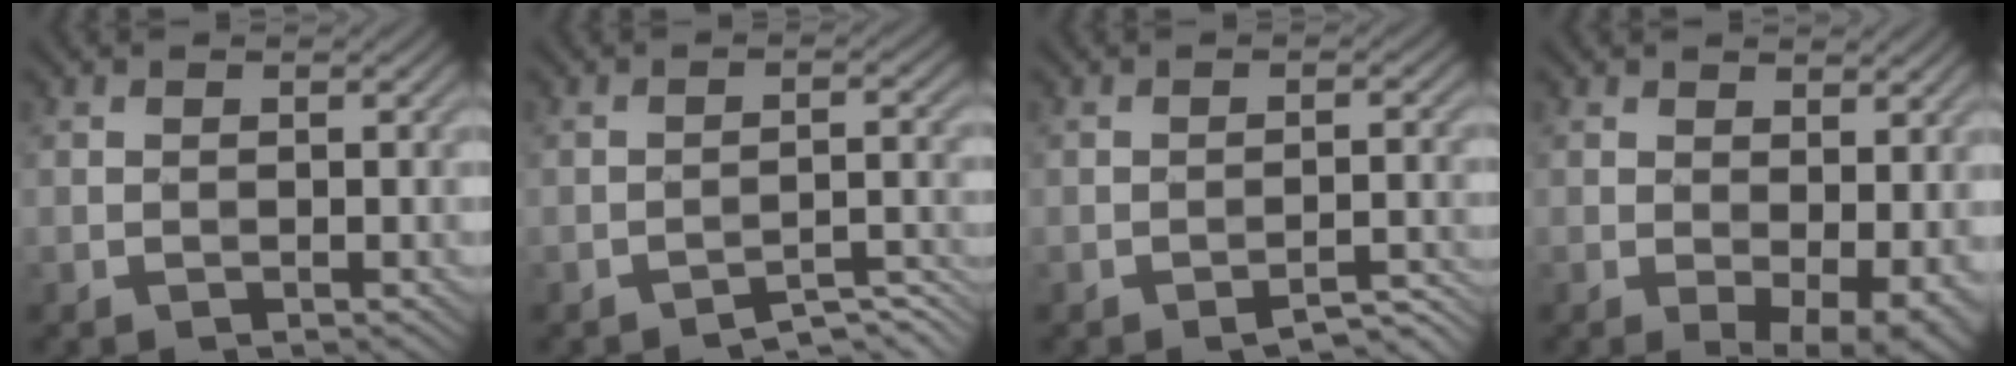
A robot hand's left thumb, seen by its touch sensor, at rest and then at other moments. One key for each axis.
{"total": 3.7, "fx": -3.1, "fy": 0.5, "fz": 1.9, "tx": -0.027, "ty": 0.010, "tz": -0.046}
{"total": 3.3, "fx": -2.7, "fy": 0.4, "fz": 1.9, "tx": -0.027, "ty": 0.010, "tz": -0.036}
{"total": 5.2, "fx": -0.3, "fy": 2.5, "fz": 4.6, "tx": -0.066, "ty": -0.012, "tz": 0.008}